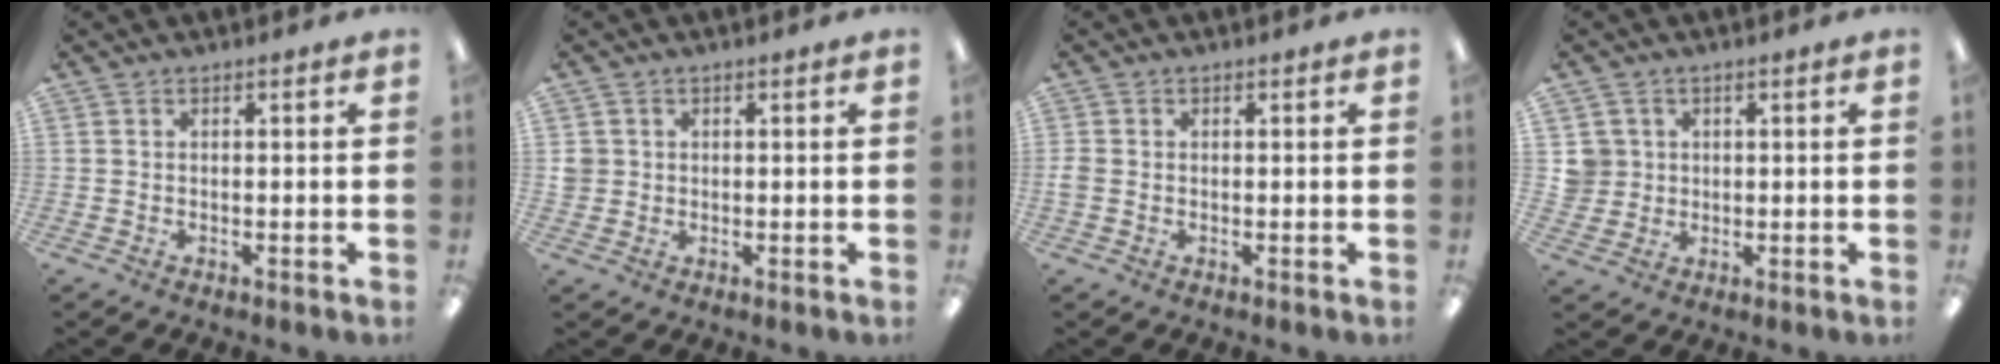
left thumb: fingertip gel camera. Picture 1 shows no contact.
{"total": 2.4, "force": [0.3, 2.3, 0.3], "torque": [-0.010, 0.004, 0.005]}
{"total": 1.6, "force": [-0.3, 1.2, 0.9], "torque": [-0.015, 0.002, -0.005]}
{"total": 4.7, "force": [1.0, 4.5, 0.5], "torque": [-0.016, 0.008, 0.020]}